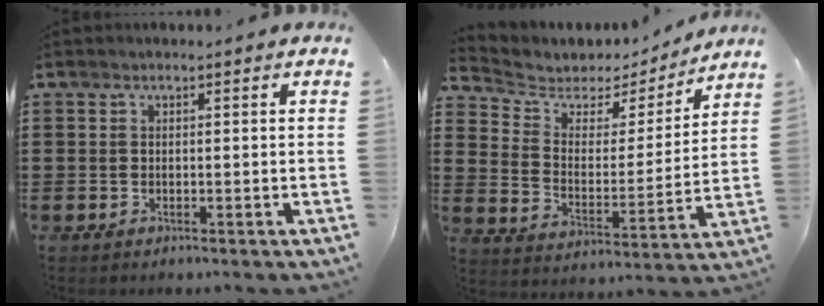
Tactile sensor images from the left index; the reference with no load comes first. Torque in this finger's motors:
{"motor_torque": [-0.33, 0.47, 0.03, -0.04]}